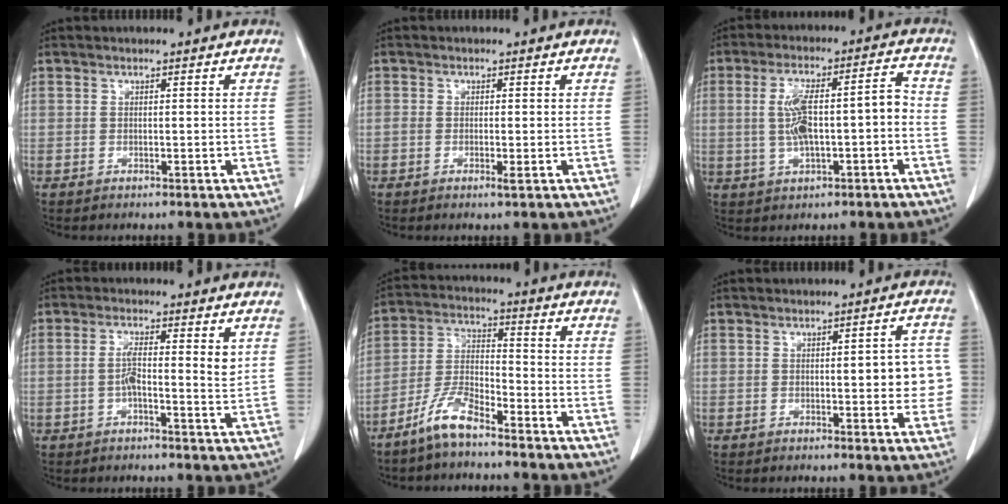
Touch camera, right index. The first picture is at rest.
{"total": 1.4, "force": [-0.5, 0.2, 1.2], "torque": [-0.019, -0.001, -0.008]}
{"total": 9.5, "force": [-0.9, 2.3, 9.1], "torque": [-0.171, 0.030, -0.008]}
{"total": 4.5, "force": [0.6, 0.8, 4.4], "torque": [-0.077, 0.005, 0.005]}
{"total": 7.0, "force": [-5.4, 1.4, 4.3], "torque": [-0.099, -0.006, -0.112]}
{"total": 6.6, "force": [-0.1, 2.2, 6.2], "torque": [-0.061, 0.010, -0.003]}